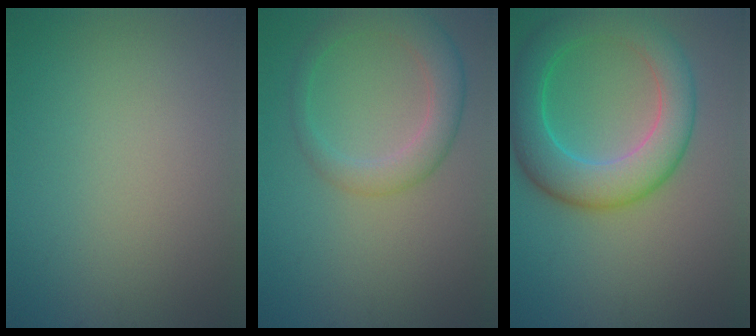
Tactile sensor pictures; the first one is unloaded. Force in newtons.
{"total": 4.0, "press": 4.0, "slide": 0.2}
{"total": 7.7, "press": 7.7, "slide": 0.2}